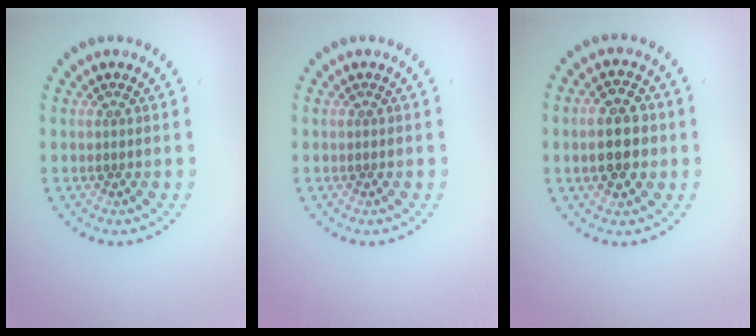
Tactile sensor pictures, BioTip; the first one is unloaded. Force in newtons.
{"total": 0.0}
{"total": 5.2, "press": 5.2, "slide": 0.3}